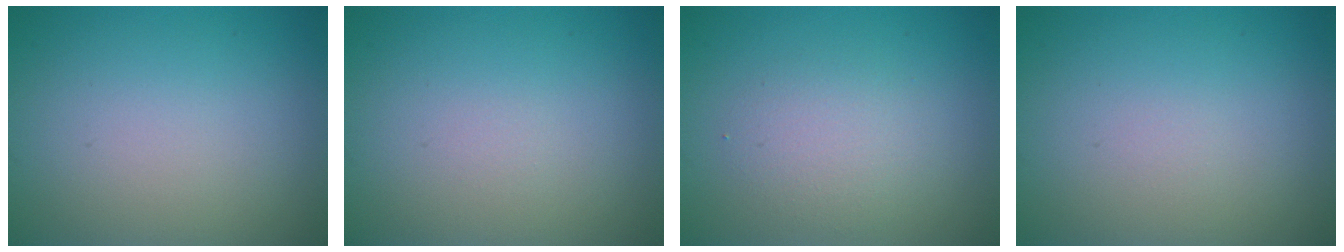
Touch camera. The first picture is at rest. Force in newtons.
{"total": 0.0}
{"total": 2.4, "press": 2.4, "slide": 0.2}
{"total": 0.0}